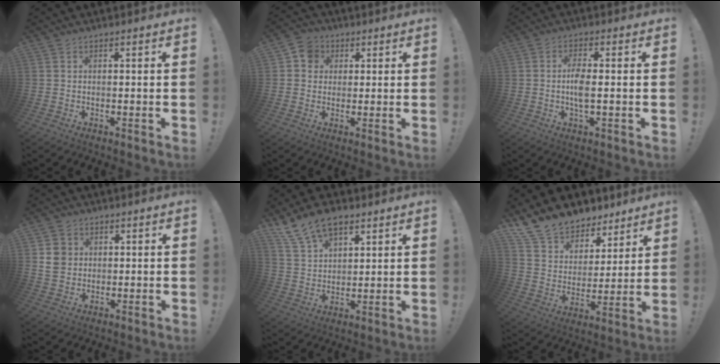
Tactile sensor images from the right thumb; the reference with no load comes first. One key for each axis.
{"total": 6.4, "fx": 1.5, "fy": 5.9, "fz": 2.2, "tx": -0.034, "ty": 0.005, "tz": 0.030}
{"total": 5.2, "fx": -0.2, "fy": 1.3, "fz": 5.0, "tx": -0.105, "ty": -0.005, "tz": -0.009}
{"total": 5.5, "fx": 1.7, "fy": 5.0, "fz": 1.7, "tx": -0.010, "ty": -0.002, "tz": 0.032}
{"total": 12.0, "fx": 8.2, "fy": 6.5, "fz": 5.9, "tx": -0.108, "ty": -0.039, "tz": 0.157}
{"total": 13.9, "fx": 11.1, "fy": 7.6, "fz": 3.2, "tx": -0.067, "ty": -0.085, "tz": 0.211}